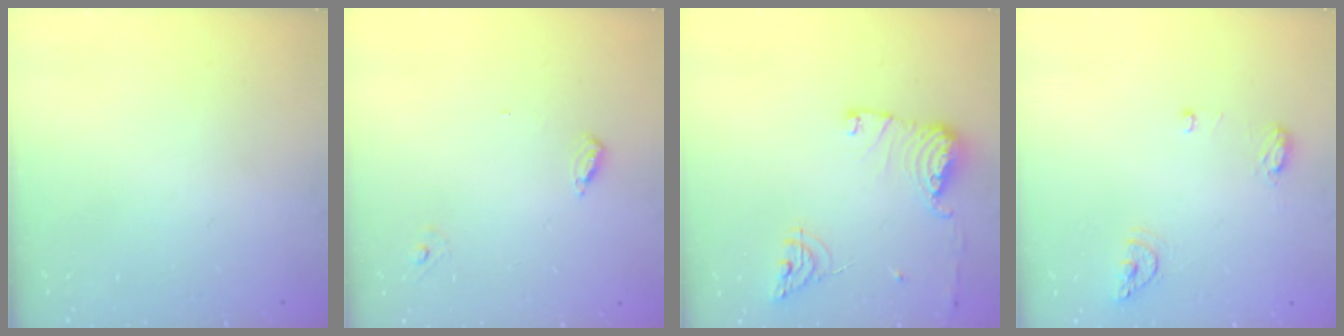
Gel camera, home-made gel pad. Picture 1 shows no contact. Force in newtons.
{"total": 4.6, "press": 4.6, "slide": 0.4}
{"total": 12.0, "press": 11.9, "slide": 1.6}
{"total": 11.0, "press": 8.3, "slide": 7.1}